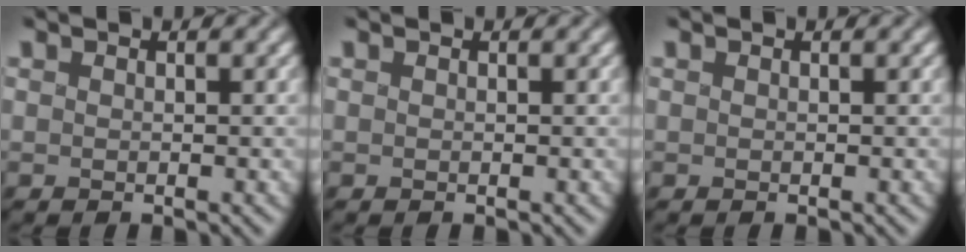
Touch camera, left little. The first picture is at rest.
{"total": 0.0}
{"total": 0.0}